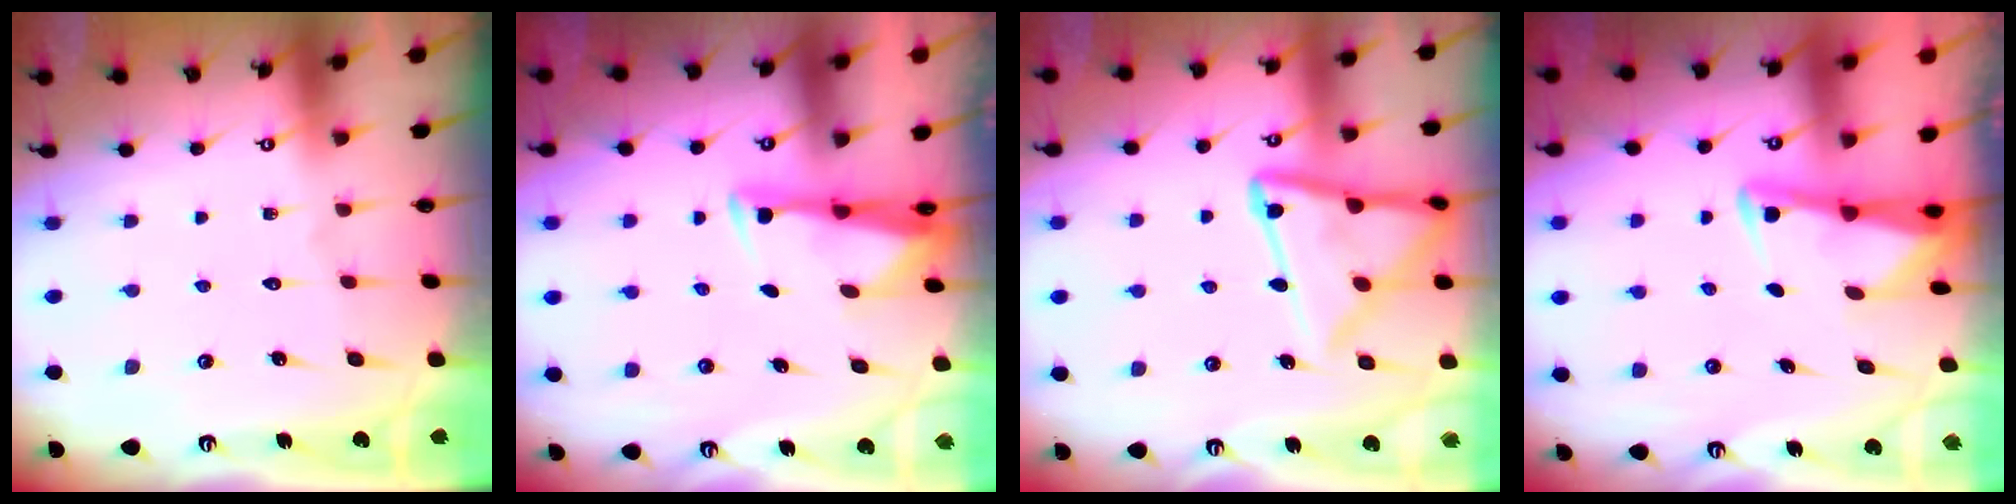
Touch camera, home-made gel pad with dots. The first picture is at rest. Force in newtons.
{"total": 3.4, "press": 3.2, "slide": 1.0}
{"total": 15.0, "press": 14.9, "slide": 1.1}
{"total": 2.9, "press": 2.8, "slide": 0.4}